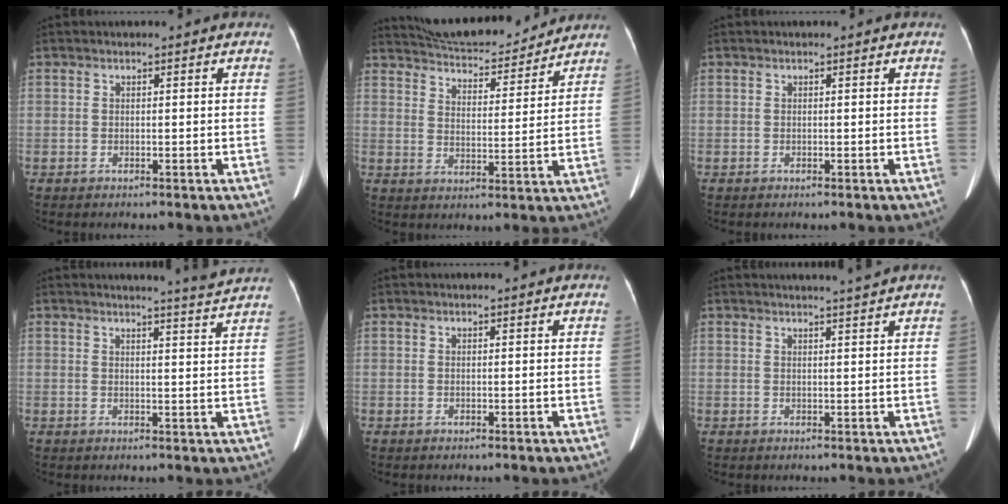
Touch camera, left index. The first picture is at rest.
{"total": 15.0, "force": [14.2, 2.4, 4.1], "torque": [-0.070, 0.004, 0.211]}
{"total": 0.0}
{"total": 5.3, "force": [4.9, -1.7, 1.0], "torque": [-0.025, -0.022, 0.054]}
{"total": 1.5, "force": [1.4, 0.1, 0.5], "torque": [-0.010, 0.017, 0.019]}
{"total": 4.0, "force": [3.6, -1.2, 1.2], "torque": [-0.016, -0.001, 0.046]}